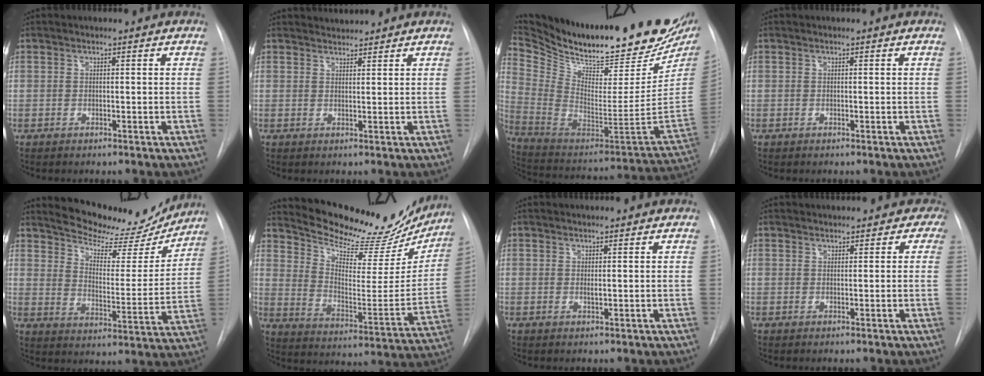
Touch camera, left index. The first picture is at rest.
{"total": 2.1, "force": [2.0, 0.1, -0.4], "torque": [-0.002, 0.011, 0.039]}
{"total": 34.5, "force": [28.2, 8.8, 17.8], "torque": [-0.317, -0.069, 0.405]}
{"total": 0.0}
{"total": 15.9, "force": [15.1, 3.6, 3.6], "torque": [-0.052, -0.032, 0.203]}
{"total": 24.1, "force": [21.8, 6.8, 7.9], "torque": [-0.115, -0.049, 0.292]}
{"total": 0.9, "force": [0.6, 0.3, 0.7], "torque": [-0.016, 0.003, 0.010]}
{"total": 4.6, "force": [3.6, 2.6, 1.4], "torque": [0.007, 0.010, 0.035]}